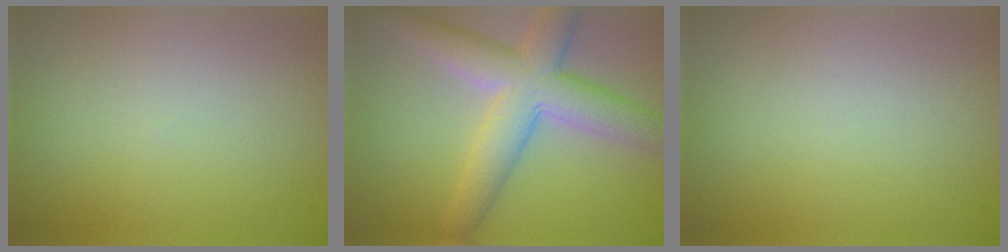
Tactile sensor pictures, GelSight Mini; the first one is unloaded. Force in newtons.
{"total": 7.0, "press": 7.0, "slide": 0.2}
{"total": 0.0}